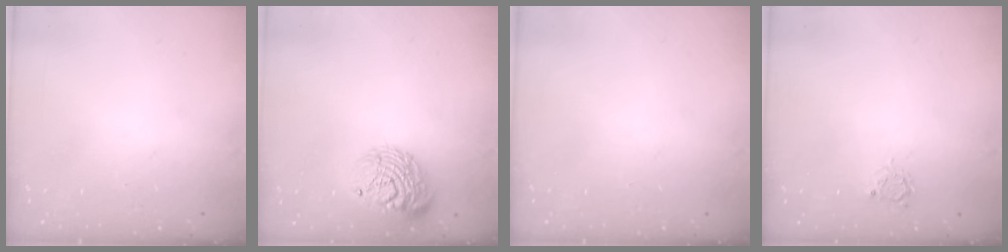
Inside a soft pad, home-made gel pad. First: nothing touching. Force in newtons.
{"total": 14.2, "press": 14.1, "slide": 1.0}
{"total": 0.0}
{"total": 3.0, "press": 3.0, "slide": 0.4}